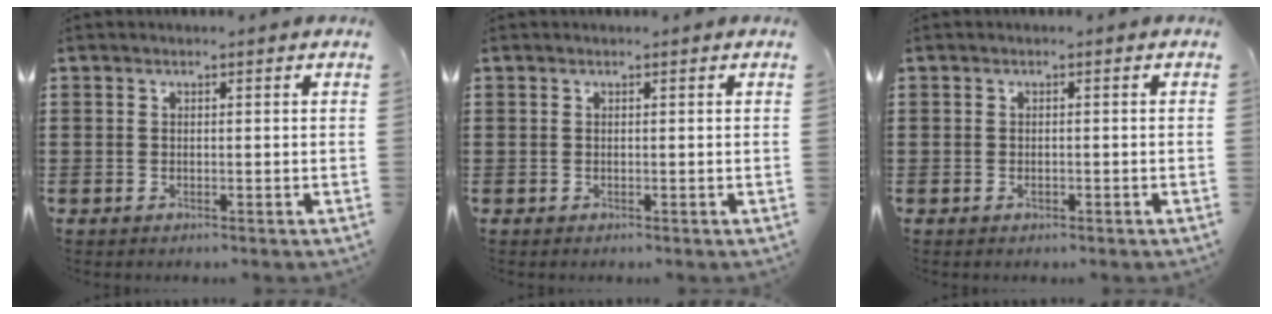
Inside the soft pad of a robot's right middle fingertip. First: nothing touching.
{"total": 0.0}
{"total": 0.5, "force": [-0.2, 0.3, 0.4], "torque": [-0.010, -0.004, -0.003]}